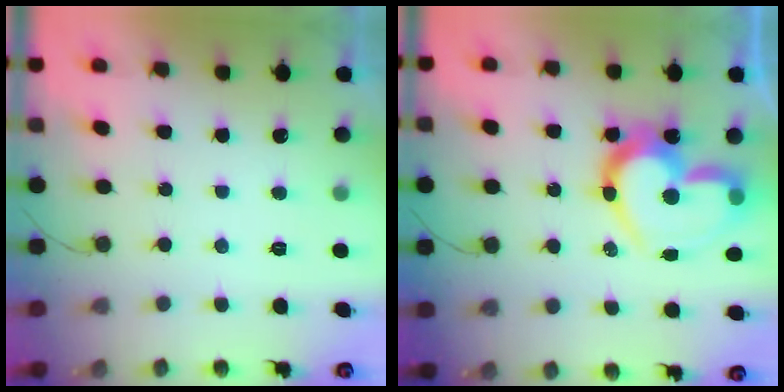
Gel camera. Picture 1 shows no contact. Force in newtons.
{"total": 20.1, "press": 20.1, "slide": 1.2}